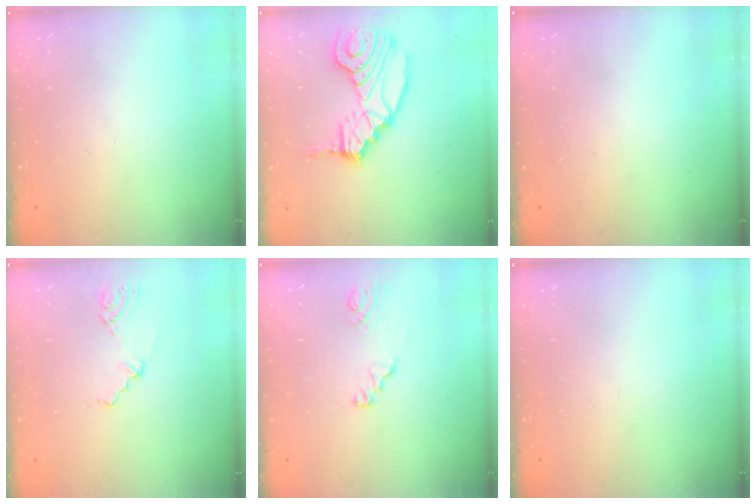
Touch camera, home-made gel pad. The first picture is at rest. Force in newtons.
{"total": 14.4, "press": 13.6, "slide": 4.6}
{"total": 0.0}
{"total": 2.1, "press": 1.1, "slide": 1.8}
{"total": 2.5, "press": 2.5, "slide": 0.2}
{"total": 0.0}